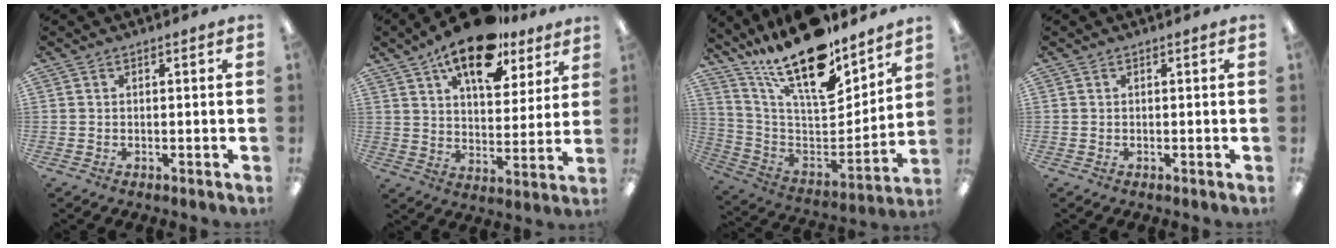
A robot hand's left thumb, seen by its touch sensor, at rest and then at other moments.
{"total": 17.6, "force": [12.2, 7.6, 10.2], "torque": [-0.158, -0.063, 0.207]}
{"total": 21.9, "force": [16.8, 7.1, 12.0], "torque": [-0.210, -0.119, 0.290]}
{"total": 0.0}